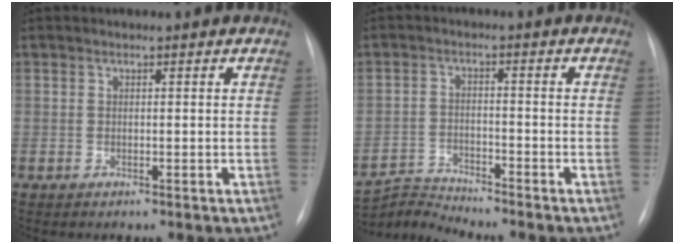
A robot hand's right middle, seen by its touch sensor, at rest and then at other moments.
{"total": 5.0, "force": [-4.5, -1.6, -1.7], "torque": [0.024, -0.012, -0.082]}